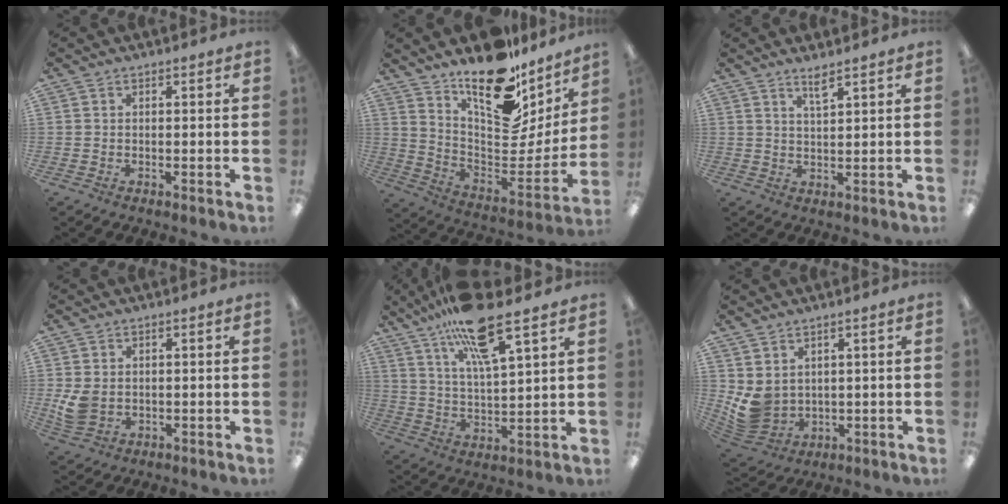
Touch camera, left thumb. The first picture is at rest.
{"total": 20.5, "force": [15.4, 8.5, 10.4], "torque": [-0.131, -0.139, 0.263]}
{"total": 3.6, "force": [2.9, 0.3, 2.1], "torque": [-0.048, -0.002, 0.051]}
{"total": 5.1, "force": [0.6, 3.9, 3.2], "torque": [-0.064, -0.001, 0.014]}
{"total": 16.3, "force": [11.6, 3.5, 11.0], "torque": [-0.198, -0.054, 0.191]}
{"total": 6.5, "force": [2.5, 4.8, 3.5], "torque": [-0.099, -0.023, 0.052]}